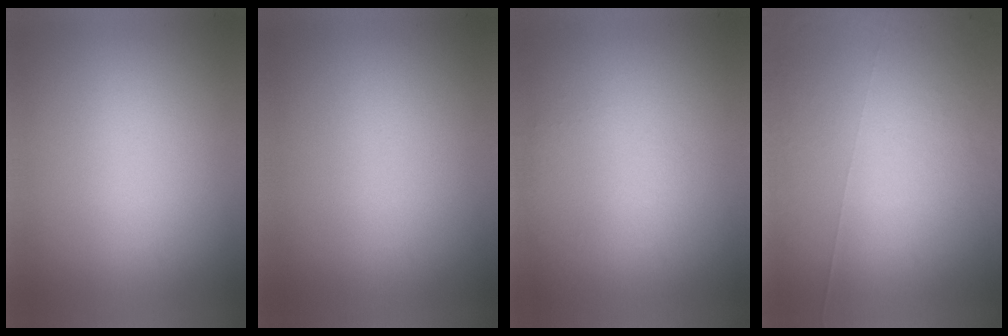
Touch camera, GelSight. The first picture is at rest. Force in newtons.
{"total": 0.0}
{"total": 1.0}
{"total": 6.7}